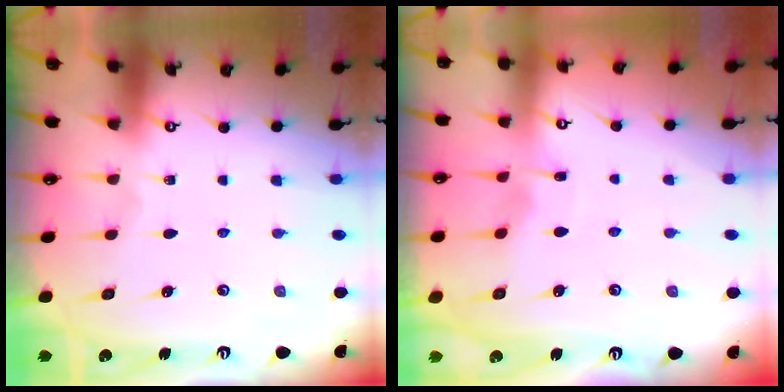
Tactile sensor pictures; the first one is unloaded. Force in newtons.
{"total": 2.9, "press": 2.9, "slide": 0.4}